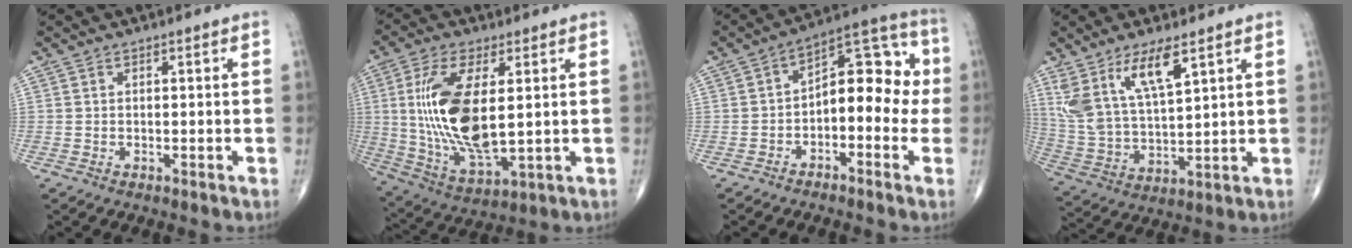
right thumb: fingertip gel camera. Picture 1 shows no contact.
{"total": 17.4, "force": [2.2, 7.1, 15.8], "torque": [-0.318, -0.021, 0.052]}
{"total": 12.7, "force": [-1.4, 7.2, 10.4], "torque": [-0.105, 0.050, -0.034]}
{"total": 12.7, "force": [7.1, 4.3, 9.6], "torque": [-0.191, -0.029, 0.150]}